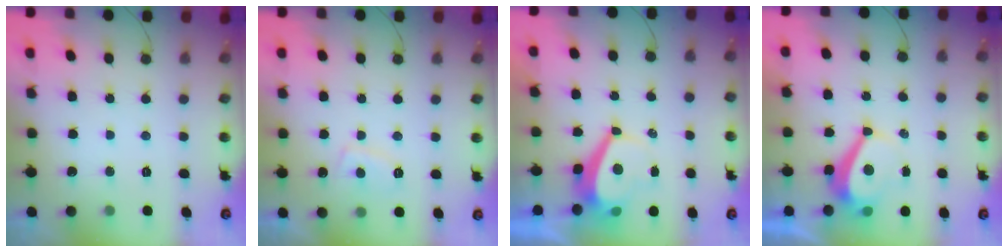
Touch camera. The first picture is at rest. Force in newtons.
{"total": 4.6, "press": 4.5, "slide": 1.0}
{"total": 4.4, "press": 4.3, "slide": 0.4}
{"total": 5.3, "press": 5.2, "slide": 0.7}